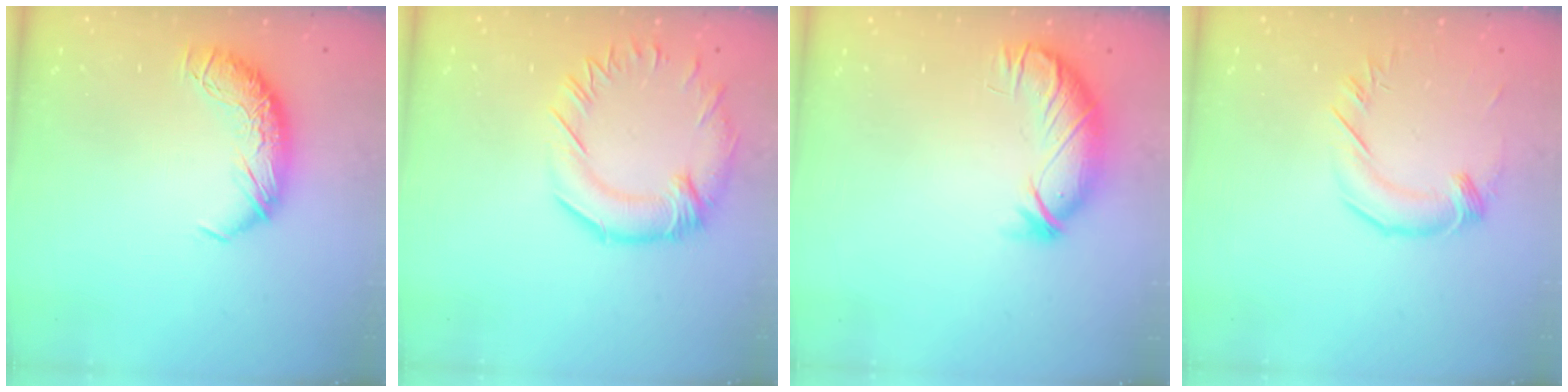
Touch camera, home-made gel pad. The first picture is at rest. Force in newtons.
{"total": 2.8, "press": 2.3, "slide": 1.5}
{"total": 3.9, "press": 3.3, "slide": 2.0}
{"total": 1.6, "press": 1.6, "slide": 0.3}